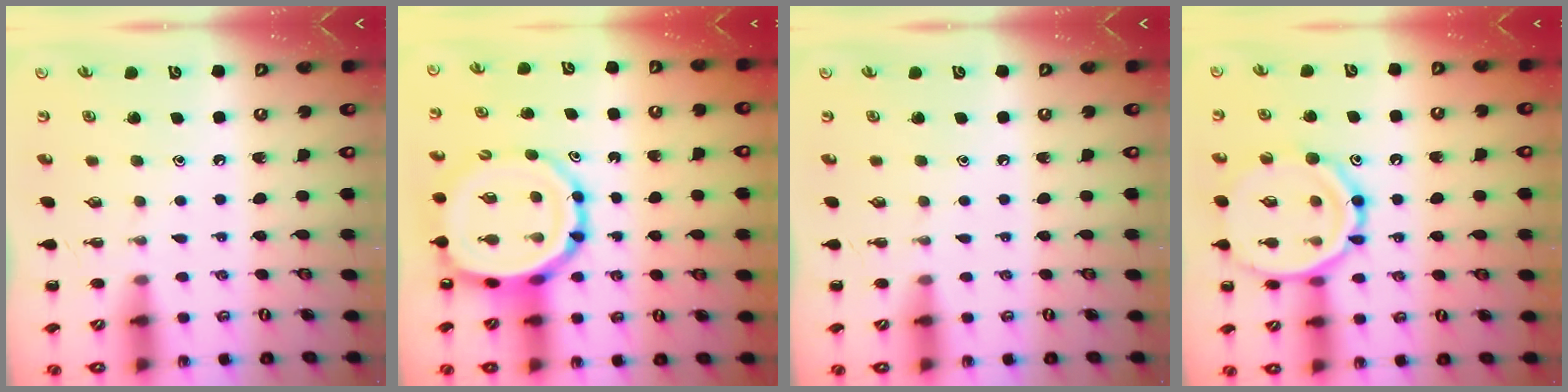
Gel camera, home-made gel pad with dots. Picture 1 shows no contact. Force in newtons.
{"total": 14.1, "press": 13.5, "slide": 4.1}
{"total": 0.0}
{"total": 17.6, "press": 17.4, "slide": 2.0}